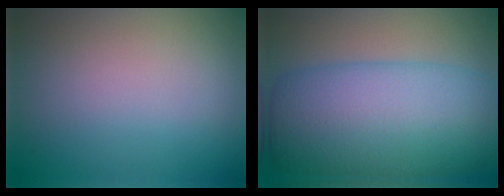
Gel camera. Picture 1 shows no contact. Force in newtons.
{"total": 11.8, "press": 11.8, "slide": 0.2}